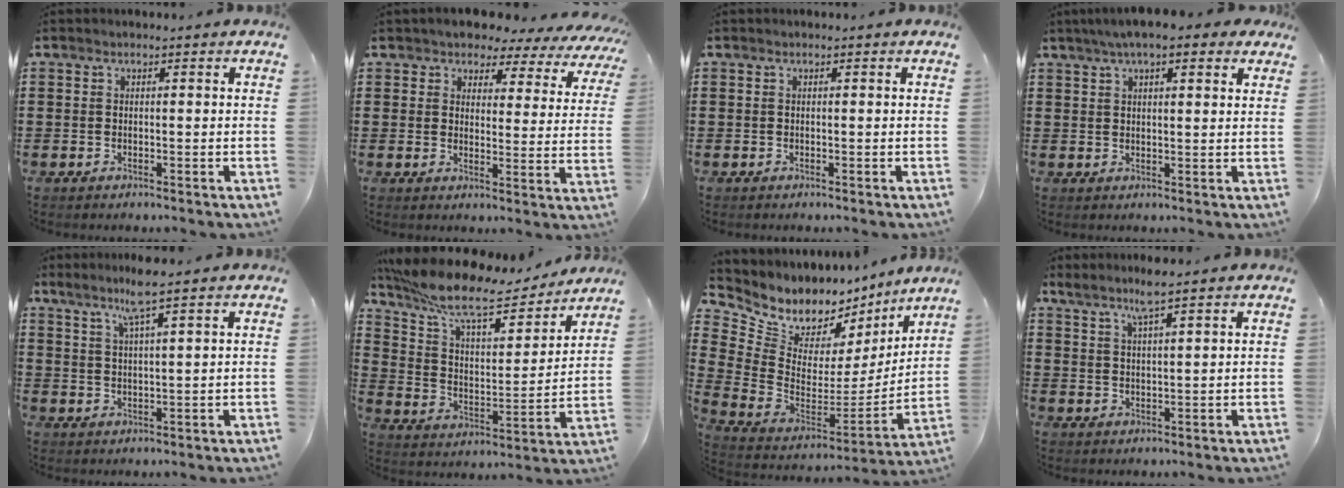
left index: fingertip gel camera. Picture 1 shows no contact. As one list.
[{"total": 3.8, "force": [3.5, 1.5, 0.7], "torque": [-0.038, -0.020, 0.055]}, {"total": 0.0}, {"total": 5.4, "force": [3.6, 1.0, 3.8], "torque": [-0.081, 0.005, 0.064]}, {"total": 5.0, "force": [3.7, -0.6, 3.4], "torque": [-0.075, -0.002, 0.063]}, {"total": 12.3, "force": [10.2, 2.9, 6.4], "torque": [-0.159, -0.056, 0.175]}, {"total": 8.0, "force": [5.9, 5.0, 2.2], "torque": [-0.085, -0.047, 0.109]}, {"total": 4.2, "force": [3.3, -0.3, 2.6], "torque": [-0.060, -0.002, 0.058]}]